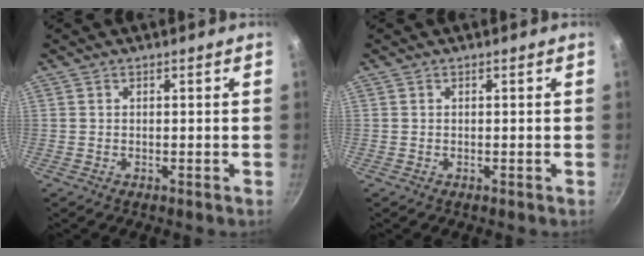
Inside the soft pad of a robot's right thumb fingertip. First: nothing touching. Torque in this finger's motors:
{"motor_torque": [0.01, 0.00, -0.18, 0.18, 0.02]}